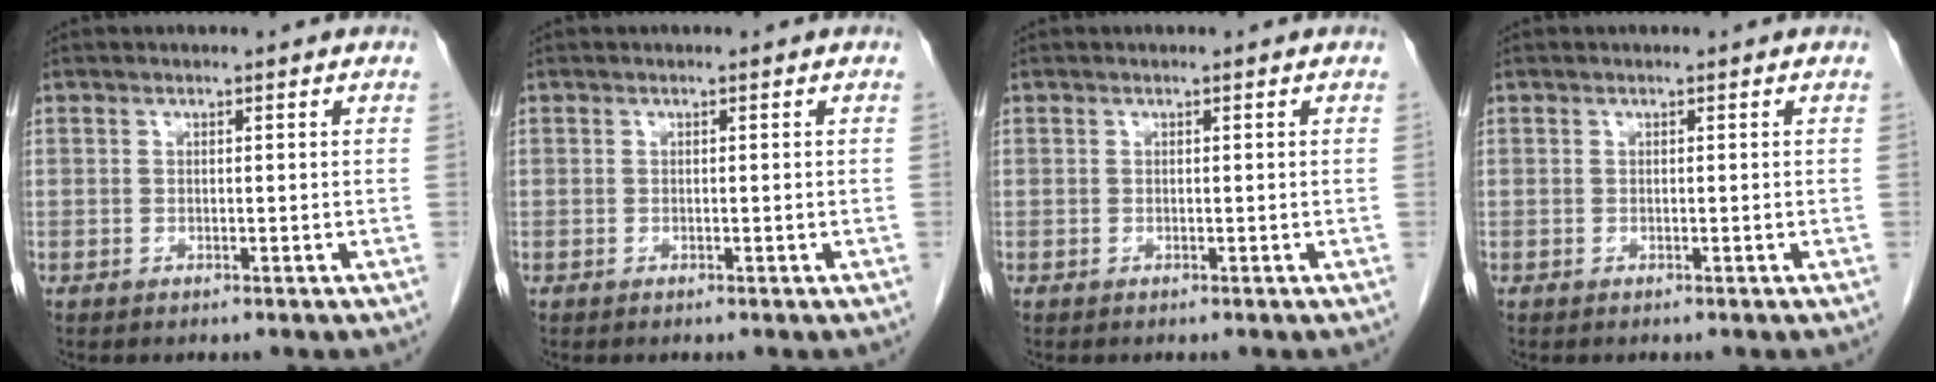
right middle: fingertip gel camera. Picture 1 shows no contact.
{"total": 0.0}
{"total": 0.0}
{"total": 0.0}